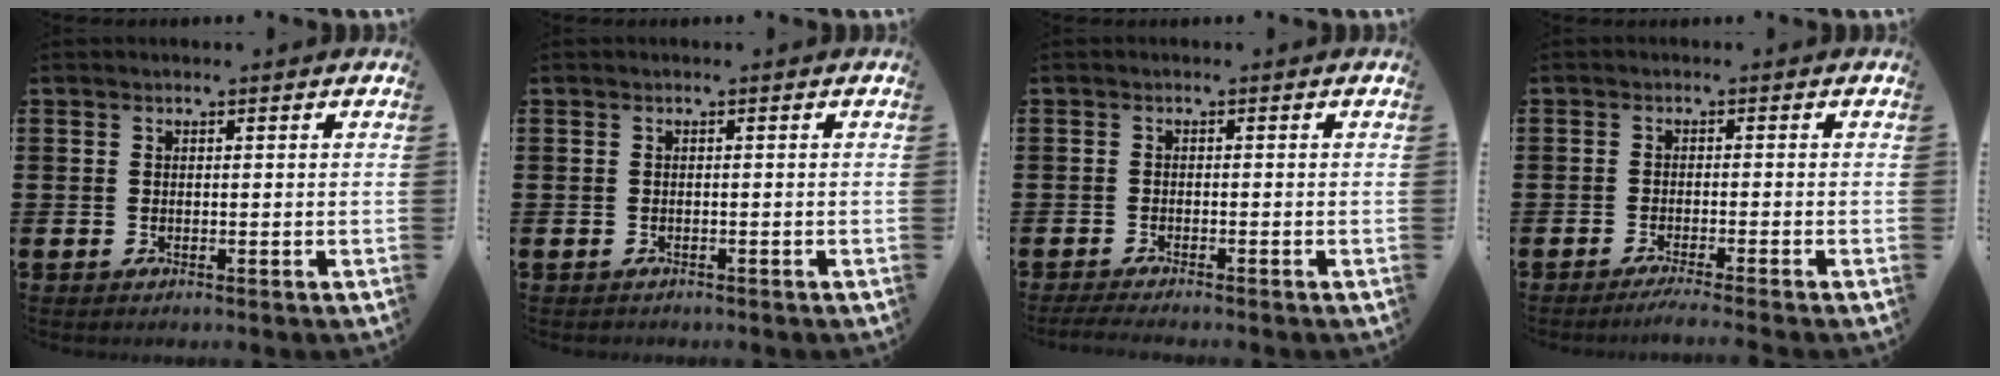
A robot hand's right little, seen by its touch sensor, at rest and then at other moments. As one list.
[{"total": 0.0}, {"total": 0.9, "force": [-0.6, 0.0, 0.7], "torque": [-0.009, -0.002, -0.012]}, {"total": 1.5, "force": [-1.2, -0.2, 0.9], "torque": [-0.013, 0.002, -0.024]}]